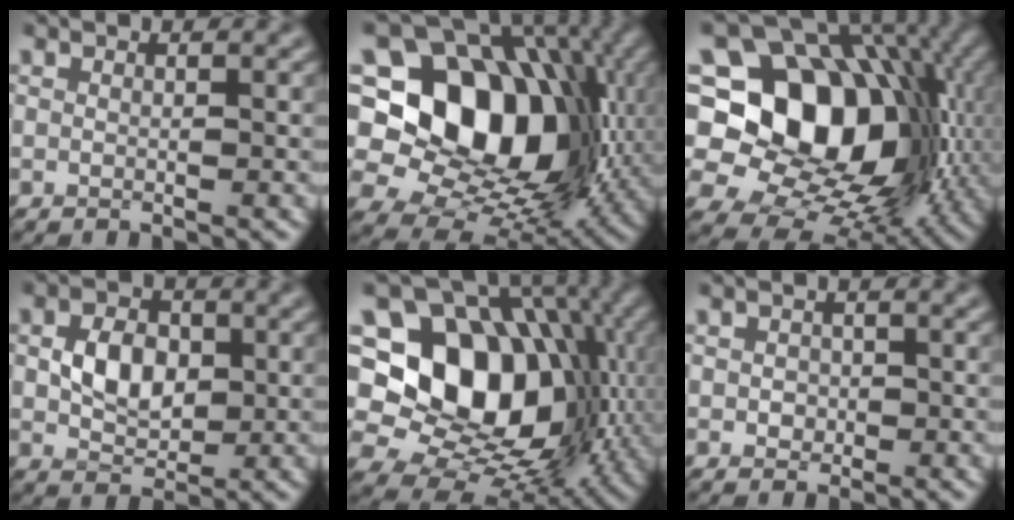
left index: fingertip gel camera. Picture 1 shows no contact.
{"total": 15.5, "force": [2.5, 12.0, 9.5], "torque": [-0.157, 0.006, 0.034]}
{"total": 17.1, "force": [1.6, 13.1, 10.9], "torque": [-0.172, 0.006, 0.020]}
{"total": 4.0, "force": [0.2, 2.8, 2.8], "torque": [-0.059, -0.001, -0.001]}
{"total": 15.4, "force": [1.6, 12.0, 9.5], "torque": [-0.153, -0.001, 0.024]}
{"total": 1.2, "force": [-0.1, 1.0, 0.6], "torque": [-0.012, -0.003, -0.005]}